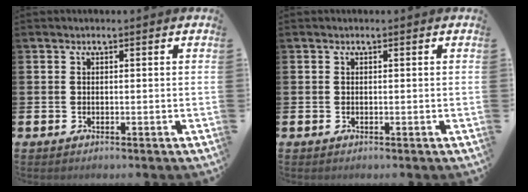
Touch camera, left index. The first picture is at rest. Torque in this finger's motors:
{"motor_torque": [-0.08, 0.00, 0.01, 0.00]}